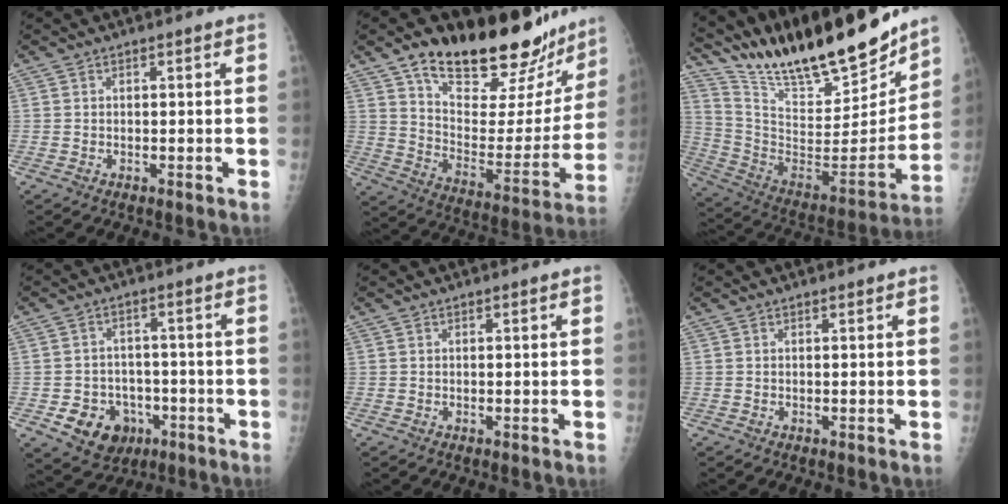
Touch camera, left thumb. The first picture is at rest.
{"total": 26.6, "force": [20.6, 9.6, 13.8], "torque": [-0.163, -0.099, 0.306]}
{"total": 27.8, "force": [23.4, 6.0, 13.7], "torque": [-0.200, -0.107, 0.382]}
{"total": 9.5, "force": [-3.6, 7.9, 3.8], "torque": [-0.039, 0.021, -0.044]}
{"total": 0.0}
{"total": 0.0}